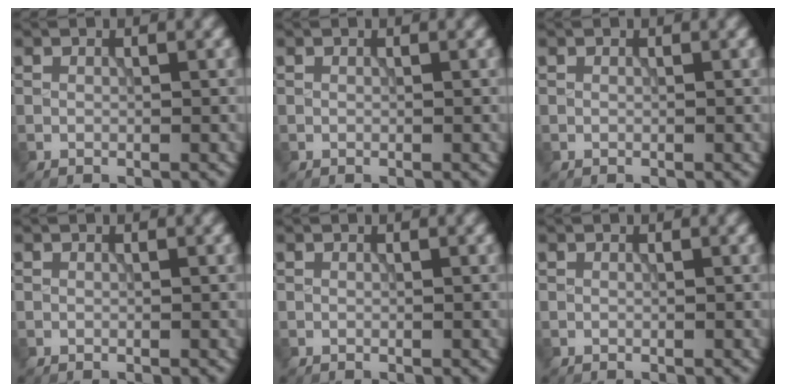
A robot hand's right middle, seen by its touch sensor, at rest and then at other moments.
{"total": 0.0}
{"total": 0.0}
{"total": 0.0}
{"total": 0.0}
{"total": 0.0}